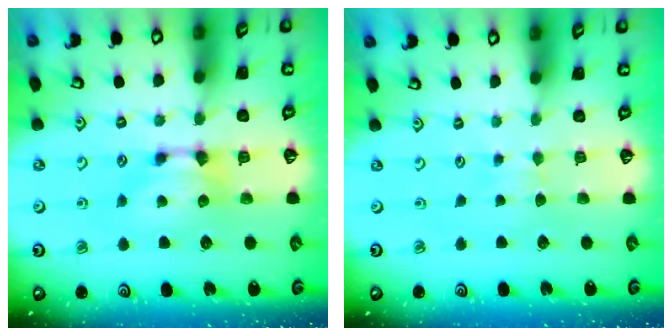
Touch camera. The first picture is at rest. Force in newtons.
{"total": 2.5, "press": 2.5, "slide": 0.3}